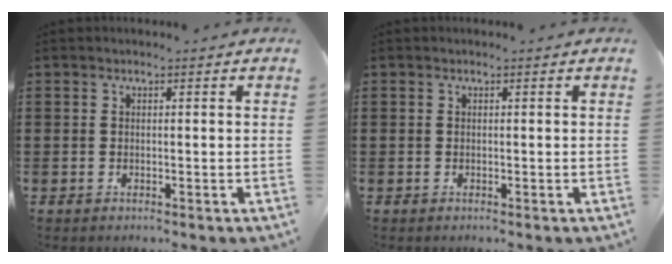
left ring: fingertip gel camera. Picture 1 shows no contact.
{"total": 0.0}